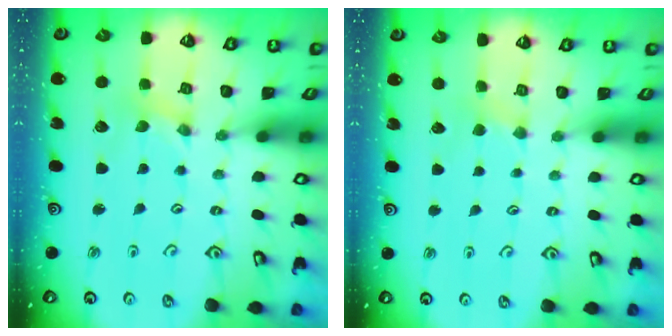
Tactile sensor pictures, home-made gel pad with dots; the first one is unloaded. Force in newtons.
{"total": 2.1, "press": 2.1, "slide": 0.3}